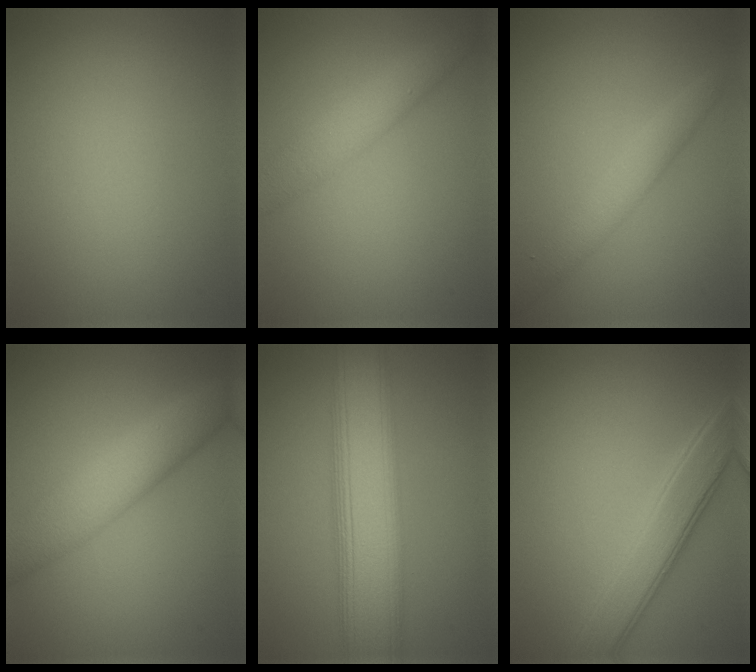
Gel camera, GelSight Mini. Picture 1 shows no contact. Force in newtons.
{"total": 3.7, "press": 3.7, "slide": 0.1}
{"total": 2.8, "press": 2.8, "slide": 0.0}
{"total": 6.2, "press": 6.2, "slide": 0.2}
{"total": 9.9, "press": 9.9, "slide": 0.4}
{"total": 4.6, "press": 4.6, "slide": 0.2}